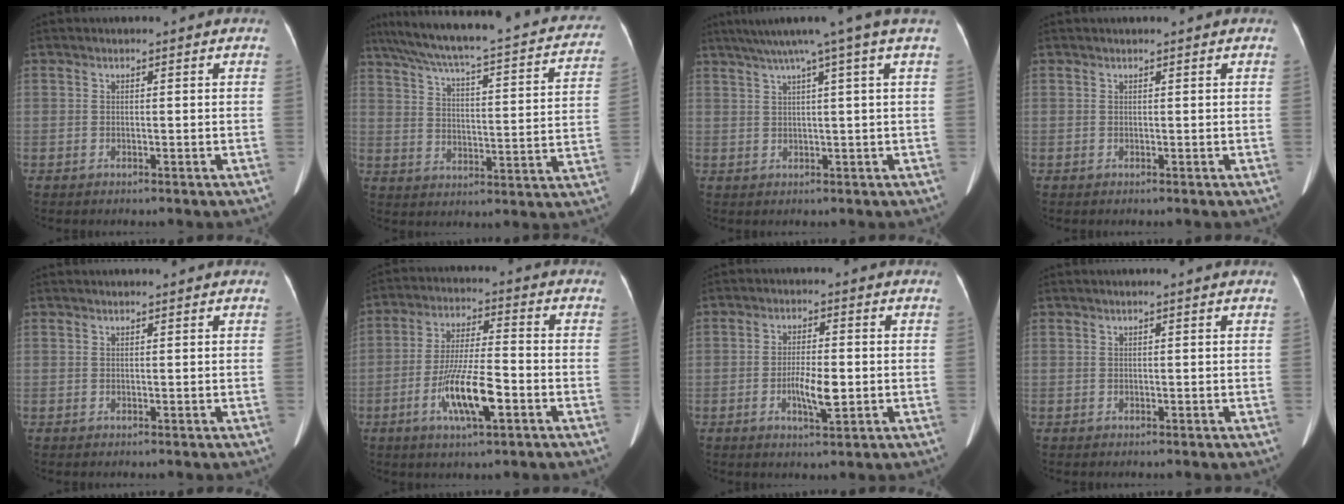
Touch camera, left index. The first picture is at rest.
{"total": 29.2, "force": [24.5, 5.0, 15.0], "torque": [-0.243, -0.015, 0.308]}
{"total": 7.8, "force": [5.5, -2.2, 5.2], "torque": [-0.078, 0.019, 0.075]}
{"total": 0.8, "force": [0.7, 0.0, 0.4], "torque": [-0.004, 0.014, 0.011]}
{"total": 1.4, "force": [1.3, 0.1, 0.7], "torque": [-0.005, 0.017, 0.018]}
{"total": 10.3, "force": [-4.1, 1.7, 9.2], "torque": [-0.178, -0.008, -0.076]}
{"total": 5.0, "force": [-1.2, 1.2, 4.7], "torque": [-0.087, -0.005, -0.021]}
{"total": 0.9, "force": [0.7, -0.2, 0.6], "torque": [-0.016, 0.007, 0.017]}